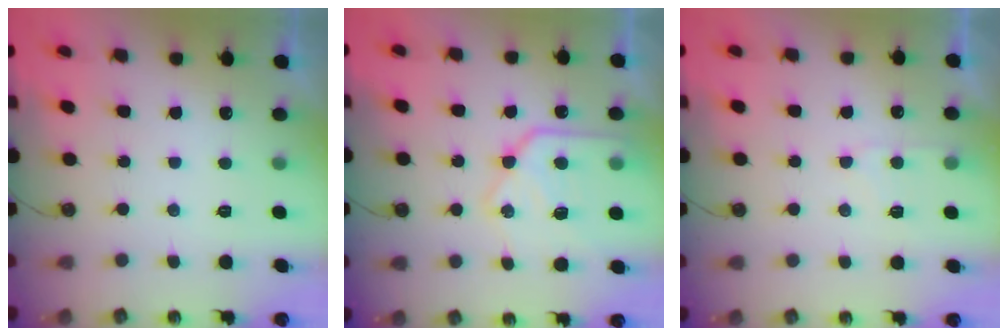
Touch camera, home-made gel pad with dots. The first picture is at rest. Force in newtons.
{"total": 18.0, "press": 17.9, "slide": 1.9}
{"total": 5.1, "press": 5.0, "slide": 0.6}